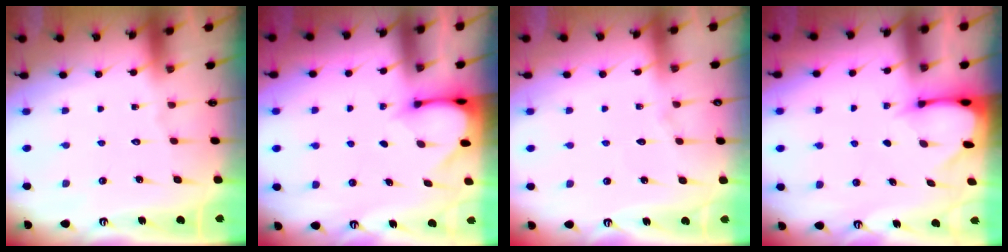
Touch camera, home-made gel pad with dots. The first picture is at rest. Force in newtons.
{"total": 2.9, "press": 2.9, "slide": 0.3}
{"total": 4.1, "press": 4.0, "slide": 0.6}
{"total": 2.4, "press": 2.4, "slide": 0.3}